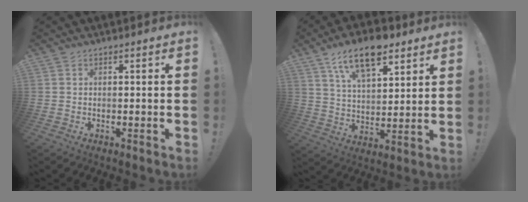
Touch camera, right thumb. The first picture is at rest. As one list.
[{"total": 14.0, "force": [9.1, 6.5, 8.5], "torque": [-0.145, -0.040, 0.161]}]